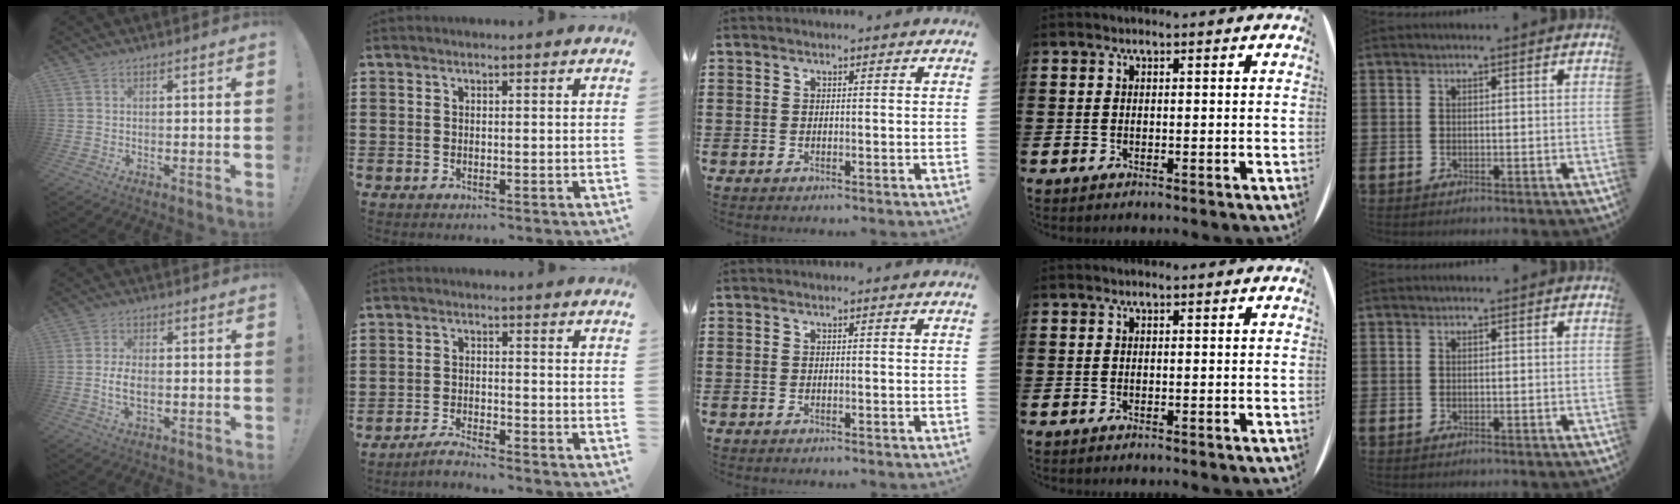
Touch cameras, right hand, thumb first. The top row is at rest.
{"thumb": {"total": 5.9, "force": [-1.1, 2.9, 5.0], "torque": [-0.092, -0.003, -0.021]}, "index": {"total": 2.9, "force": [-2.9, -0.2, 0.6], "torque": [-0.011, 0.005, -0.058]}}